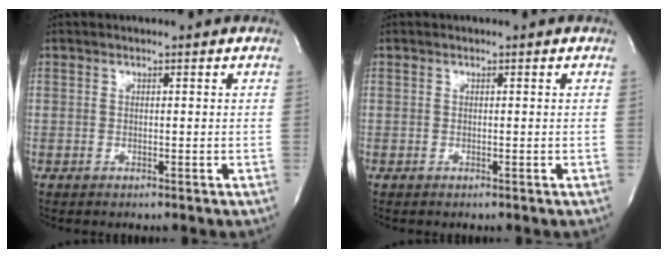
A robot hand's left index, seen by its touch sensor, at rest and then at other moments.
{"total": 0.0}